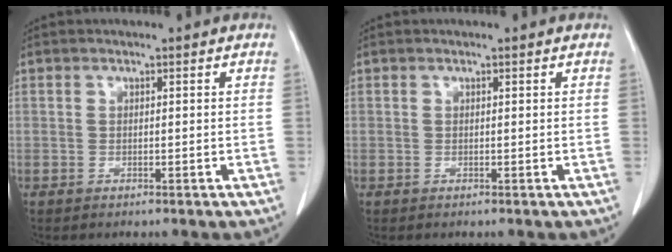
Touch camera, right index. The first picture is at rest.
{"total": 0.0}